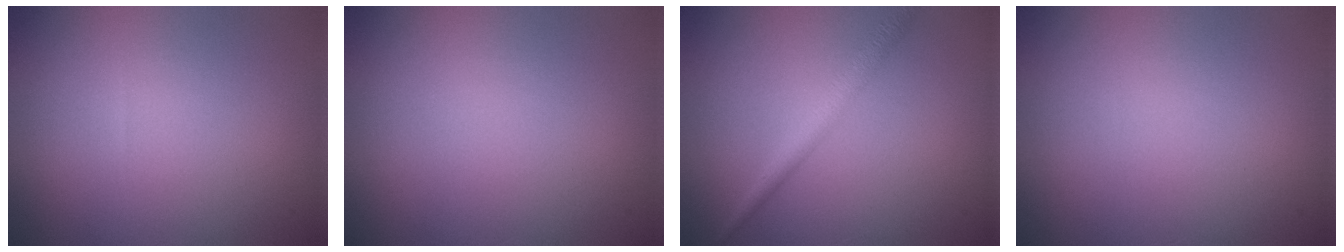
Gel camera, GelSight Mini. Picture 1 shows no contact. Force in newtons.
{"total": 0.0}
{"total": 2.3, "press": 2.3, "slide": 0.1}
{"total": 0.0}